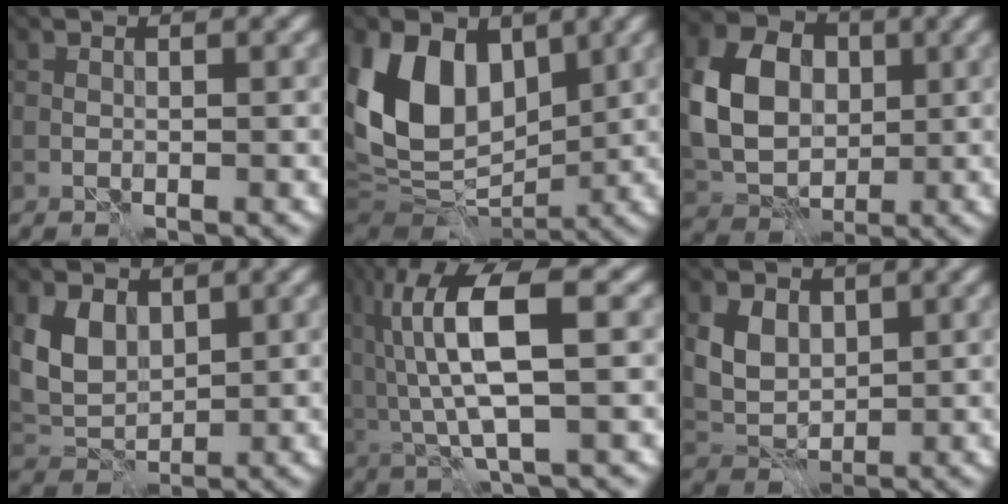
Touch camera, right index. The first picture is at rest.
{"total": 11.2, "force": [2.4, 7.6, 7.9], "torque": [-0.152, -0.001, 0.032]}
{"total": 8.2, "force": [0.9, 6.3, 5.1], "torque": [-0.110, 0.006, 0.014]}
{"total": 4.3, "force": [1.5, 3.1, 2.6], "torque": [-0.058, -0.003, 0.028]}
{"total": 9.5, "force": [1.3, 2.6, 9.0], "torque": [-0.181, 0.013, 0.023]}
{"total": 3.9, "force": [1.2, 3.0, 2.2], "torque": [-0.048, -0.003, 0.023]}